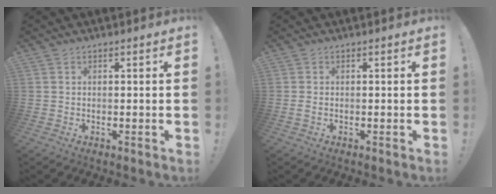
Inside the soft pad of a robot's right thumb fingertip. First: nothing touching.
{"total": 0.9, "force": [-0.2, 0.4, 0.8], "torque": [-0.013, -0.001, -0.004]}